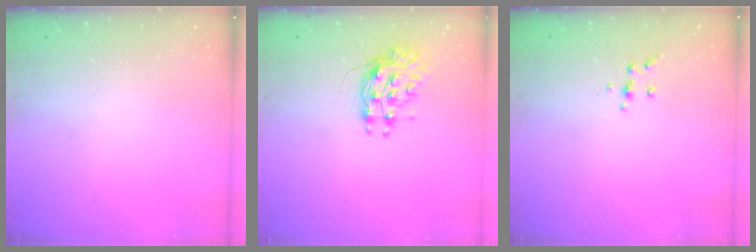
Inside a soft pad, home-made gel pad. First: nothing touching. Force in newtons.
{"total": 9.2, "press": 9.2, "slide": 0.5}
{"total": 4.1, "press": 4.0, "slide": 1.0}